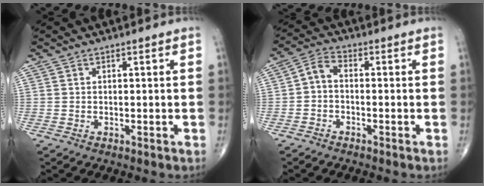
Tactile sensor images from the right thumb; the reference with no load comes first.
{"total": 3.7, "force": [-1.0, 2.2, 2.8], "torque": [-0.051, 0.019, -0.031]}